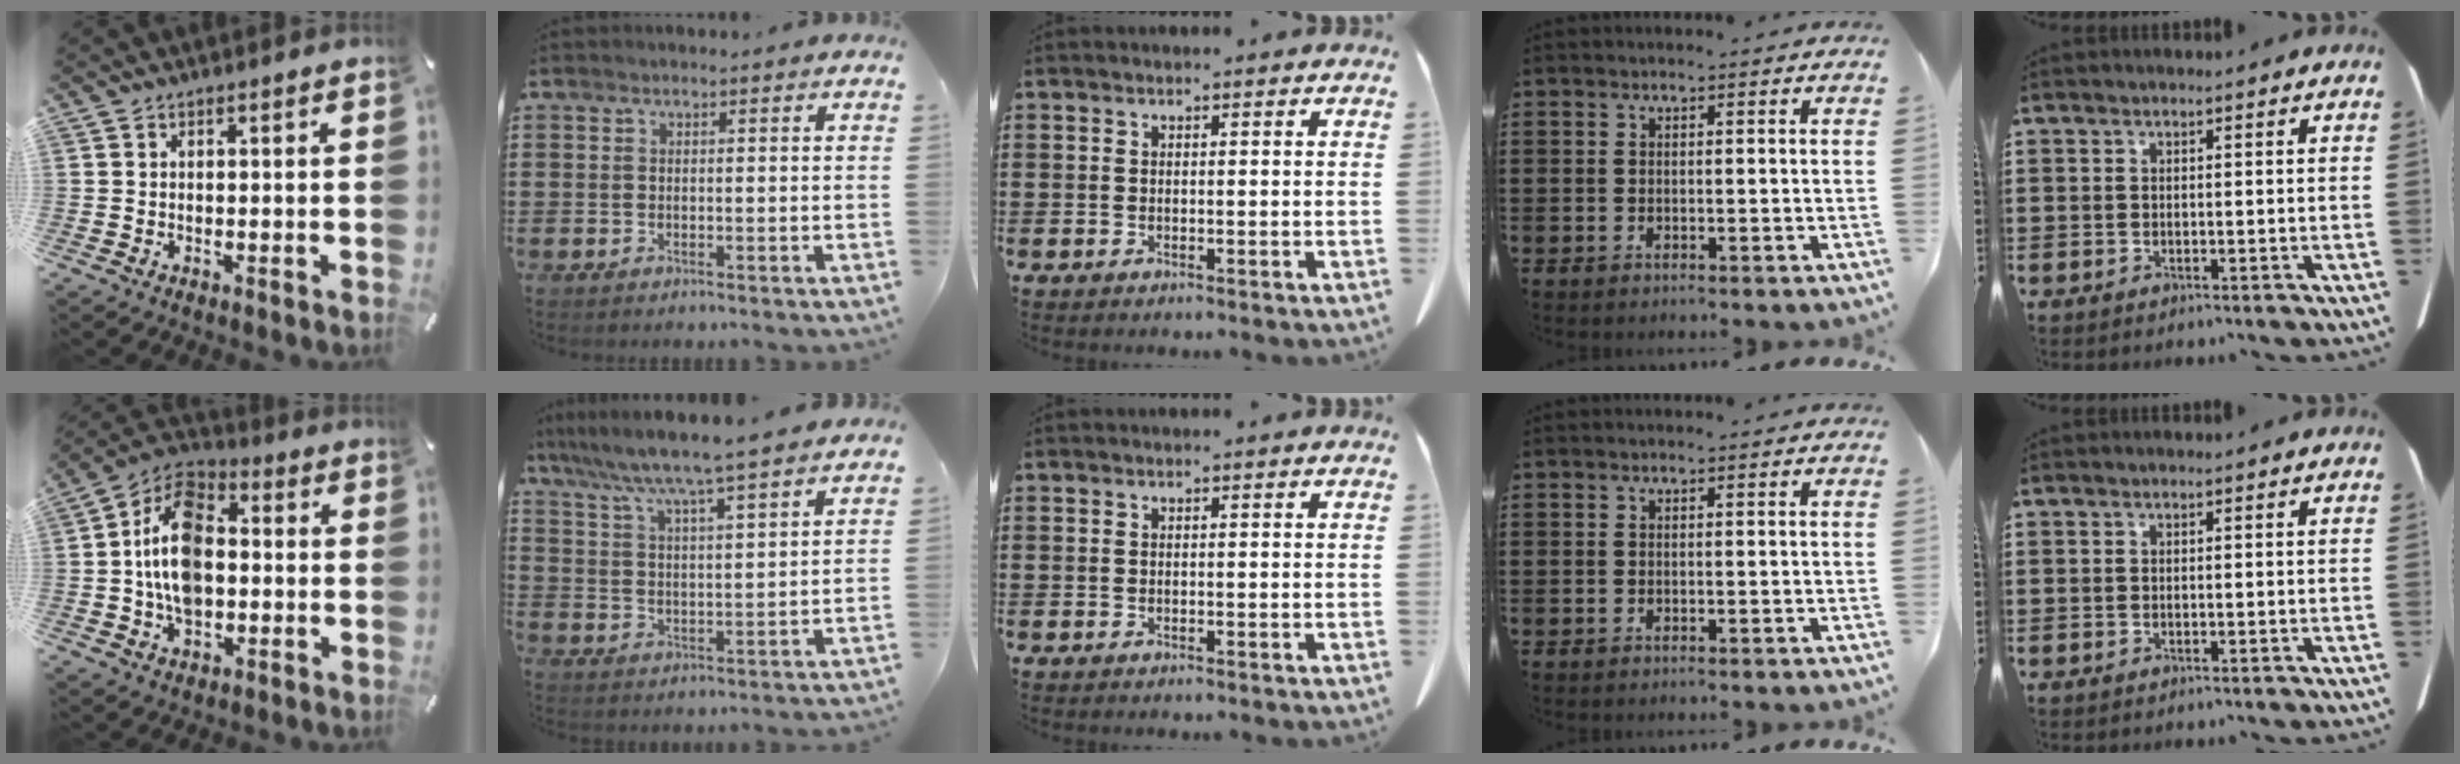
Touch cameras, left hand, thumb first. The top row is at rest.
{"thumb": {"total": 14.1, "force": [-1.5, 9.9, 10.0], "torque": [-0.222, 0.010, -0.033]}, "index": {"total": 5.9, "force": [5.3, -1.0, 2.4], "torque": [-0.071, -0.040, 0.085]}}